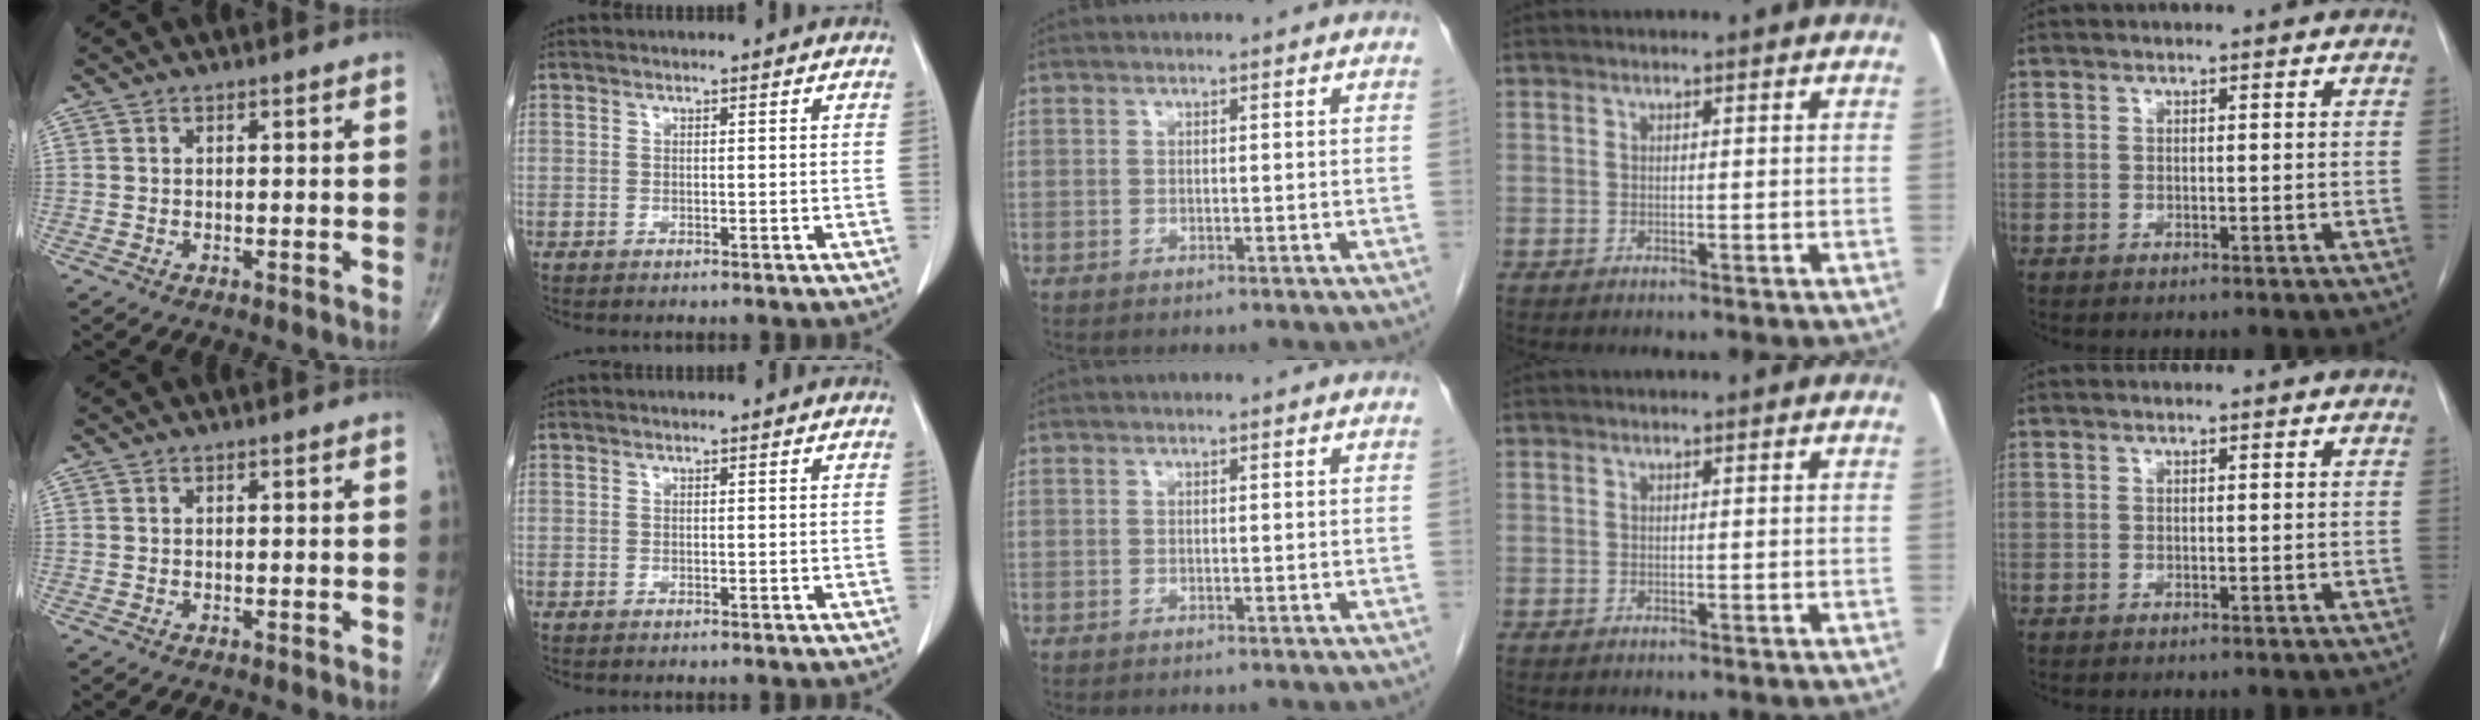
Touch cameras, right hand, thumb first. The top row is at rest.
{}